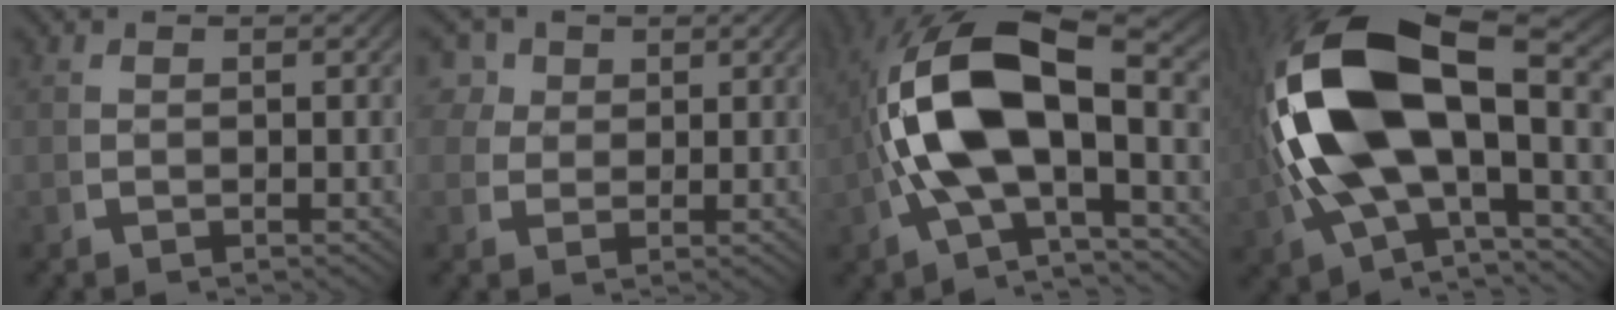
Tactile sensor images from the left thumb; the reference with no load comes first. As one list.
[{"total": 4.5, "force": [2.3, 3.5, 1.7], "torque": [-0.038, -0.008, 0.040]}, {"total": 14.3, "force": [0.4, 8.2, 11.7], "torque": [-0.237, -0.024, 0.018]}, {"total": 19.0, "force": [0.9, 10.9, 15.6], "torque": [-0.334, -0.028, 0.033]}]